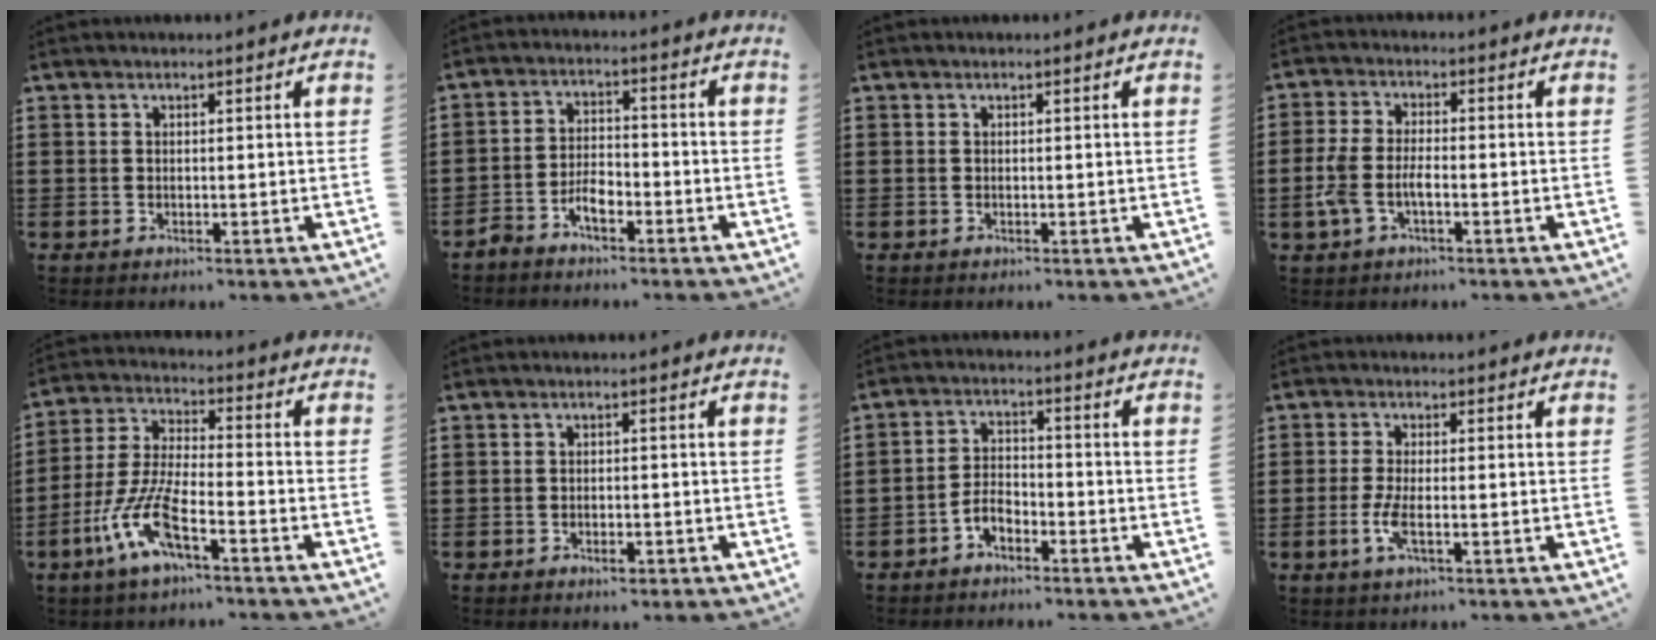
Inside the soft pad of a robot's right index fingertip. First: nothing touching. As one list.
[{"total": 4.1, "force": [-3.0, 1.5, 2.4], "torque": [-0.056, 0.005, -0.062]}, {"total": 0.0}, {"total": 4.5, "force": [-1.6, 2.1, 3.7], "torque": [-0.092, -0.002, -0.037]}, {"total": 9.5, "force": [-5.4, 1.9, 7.6], "torque": [-0.191, -0.017, -0.110]}, {"total": 1.7, "force": [-1.2, 0.8, 1.0], "torque": [-0.021, -0.001, -0.023]}, {"total": 3.5, "force": [-2.4, 1.8, 1.9], "torque": [-0.050, 0.003, -0.053]}, {"total": 3.7, "force": [-1.1, 0.8, 3.4], "torque": [-0.085, -0.010, -0.028]}]